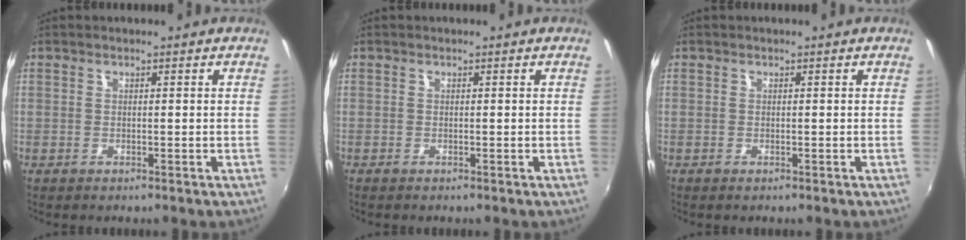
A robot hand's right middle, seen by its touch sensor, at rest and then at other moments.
{"total": 0.0}
{"total": 0.0}